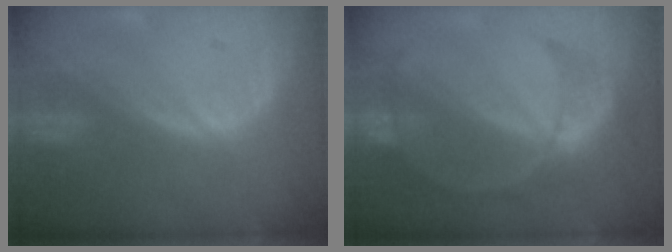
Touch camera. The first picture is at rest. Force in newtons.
{"total": 7.3, "press": 6.9, "slide": 2.6}